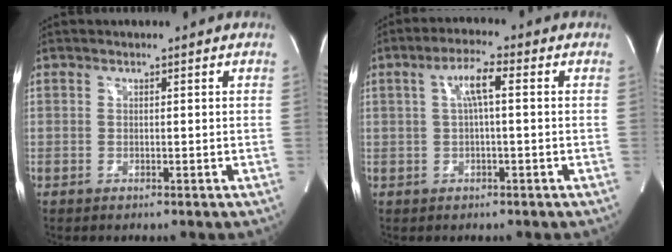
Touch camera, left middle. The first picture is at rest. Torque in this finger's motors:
{"motor_torque": [0.99, 0.26, 0.31, 0.06]}